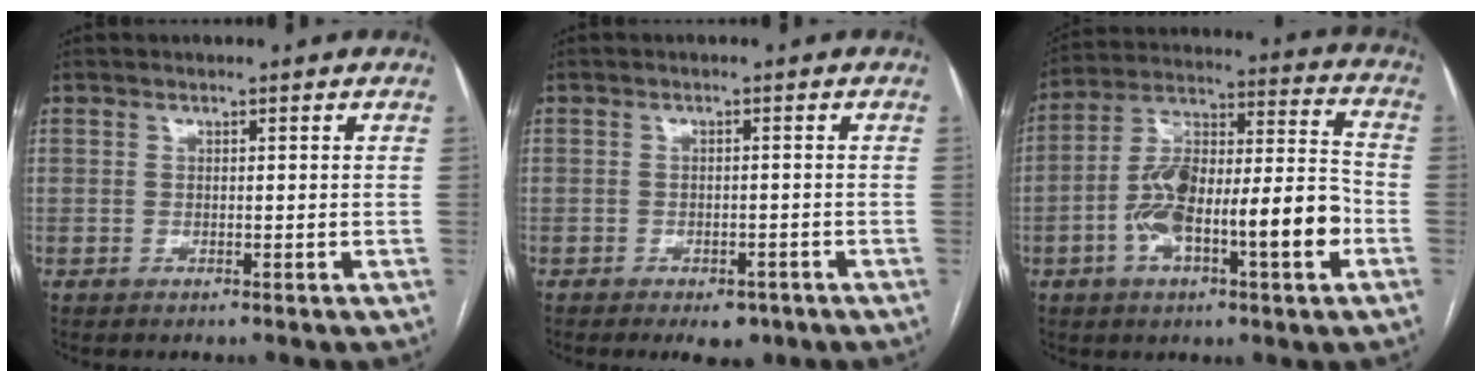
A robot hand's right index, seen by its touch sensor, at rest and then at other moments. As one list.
[{"total": 4.1, "force": [-2.8, 2.0, 2.3], "torque": [-0.027, -0.001, -0.031]}, {"total": 17.8, "force": [-5.2, 4.3, 16.4], "torque": [-0.293, 0.025, -0.084]}]